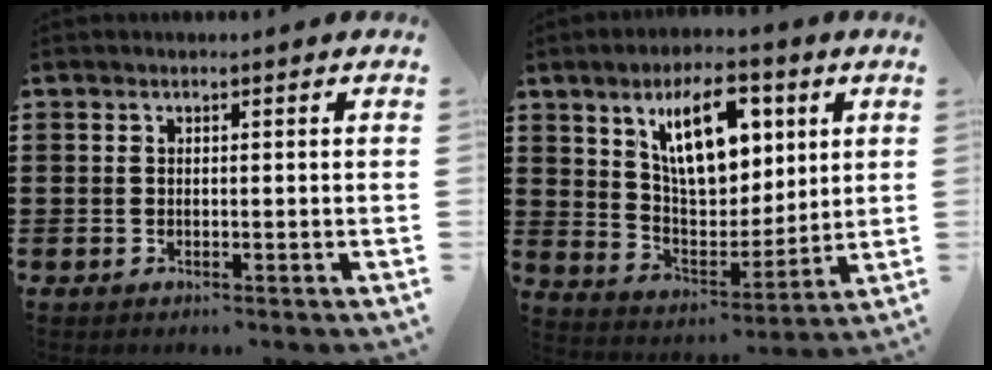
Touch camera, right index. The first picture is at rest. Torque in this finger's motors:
{"motor_torque": [1.51, 0.63, 0.47, 0.21]}